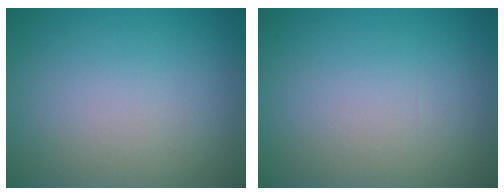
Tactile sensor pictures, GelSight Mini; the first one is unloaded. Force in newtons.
{"total": 0.0}